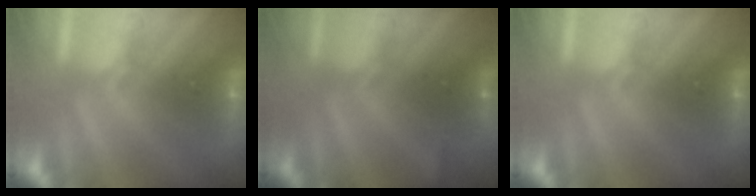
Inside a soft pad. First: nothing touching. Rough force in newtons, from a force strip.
{"total": 1.7}
{"total": 0.0}